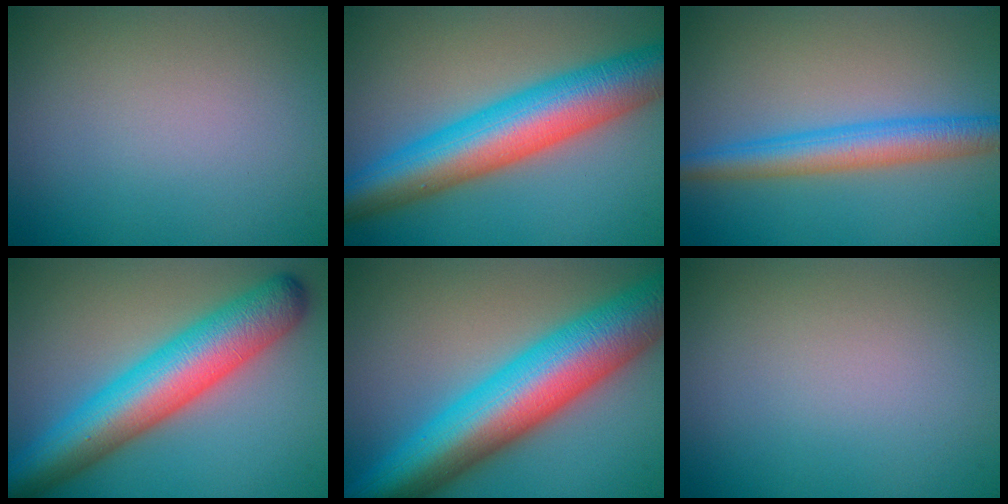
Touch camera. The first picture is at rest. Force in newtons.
{"total": 10.2, "press": 10.2, "slide": 0.3}
{"total": 4.5, "press": 4.5, "slide": 0.0}
{"total": 9.5, "press": 9.5, "slide": 0.2}
{"total": 13.1, "press": 13.1, "slide": 0.2}
{"total": 0.0}